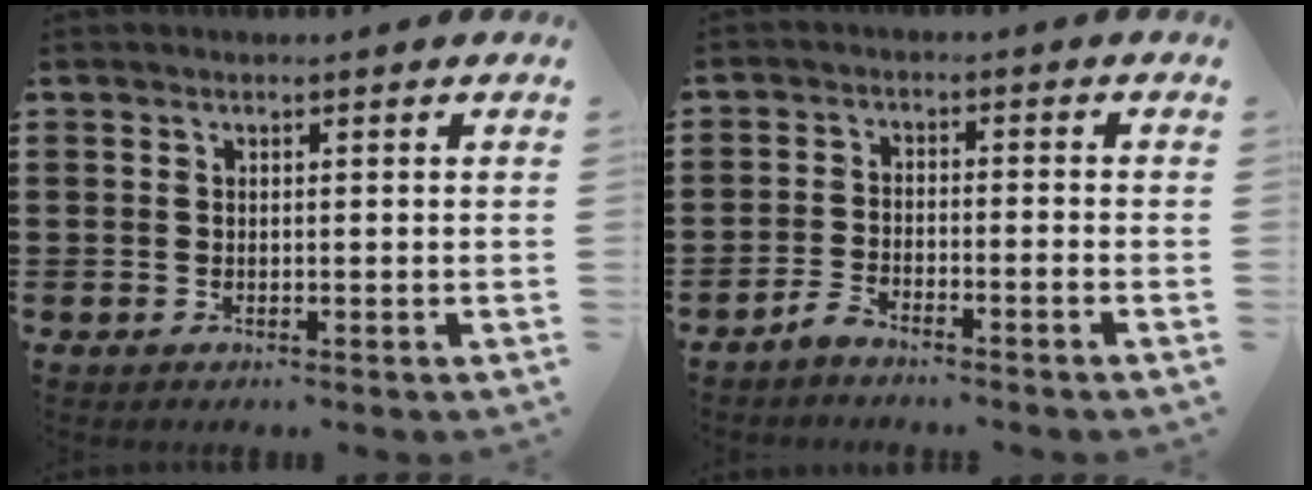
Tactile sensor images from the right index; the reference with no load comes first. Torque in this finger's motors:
{"motor_torque": [0.43, 0.37, 0.11, 0.00]}